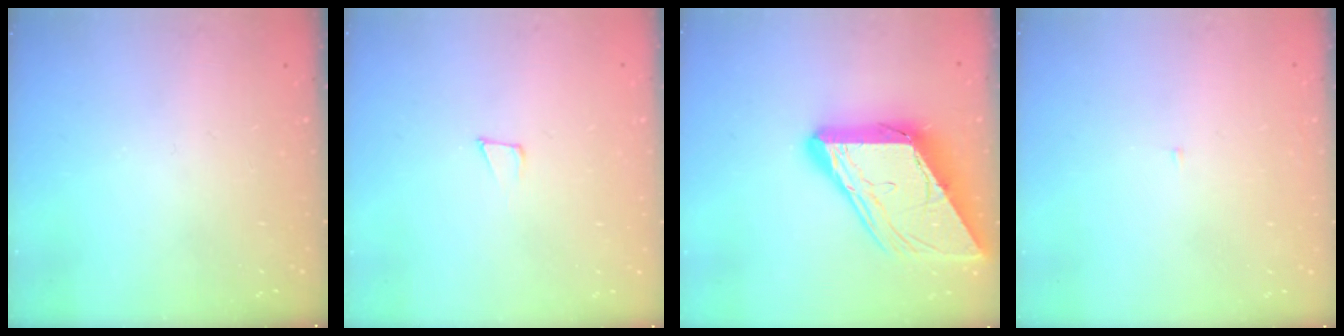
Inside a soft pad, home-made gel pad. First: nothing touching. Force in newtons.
{"total": 4.3, "press": 4.2, "slide": 1.0}
{"total": 17.5, "press": 17.4, "slide": 1.7}
{"total": 2.1, "press": 2.1, "slide": 0.2}